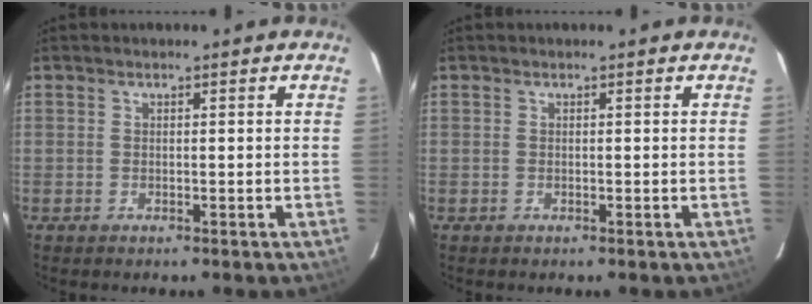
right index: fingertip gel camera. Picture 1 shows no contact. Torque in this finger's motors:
{"motor_torque": [0.03, 0.03, 0.00, 0.00]}